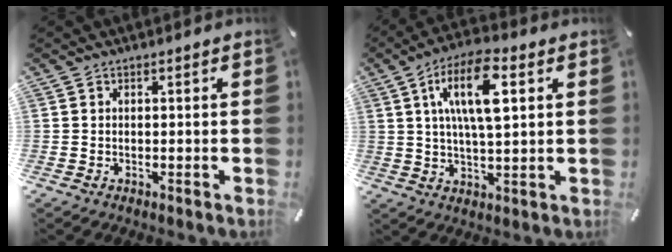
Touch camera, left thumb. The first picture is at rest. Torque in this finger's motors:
{"motor_torque": [1.92, 1.81, 1.76, -0.73, 0.26]}